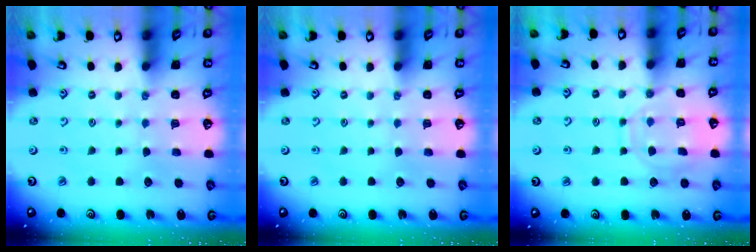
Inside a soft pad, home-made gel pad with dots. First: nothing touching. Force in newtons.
{"total": 0.0}
{"total": 11.6, "press": 11.6, "slide": 1.0}